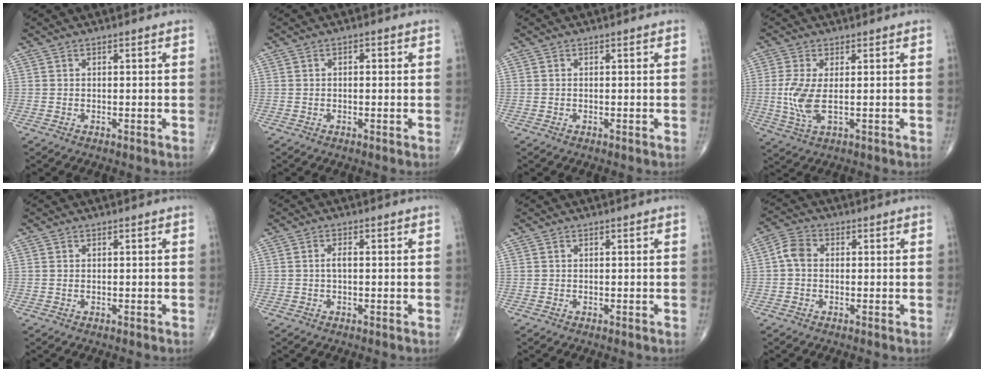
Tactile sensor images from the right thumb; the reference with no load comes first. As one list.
[{"total": 0.8, "force": [0.1, 0.4, 0.7], "torque": [-0.006, 0.002, 0.001]}, {"total": 0.0}, {"total": 6.4, "force": [-0.1, 2.4, 6.0], "torque": [-0.148, -0.011, 0.001]}, {"total": 0.0}, {"total": 1.4, "force": [-0.1, 0.6, 1.3], "torque": [-0.025, 0.002, -0.004]}, {"total": 0.0}, {"total": 4.1, "force": [-0.1, 3.1, 2.6], "torque": [-0.047, 0.014, -0.011]}]